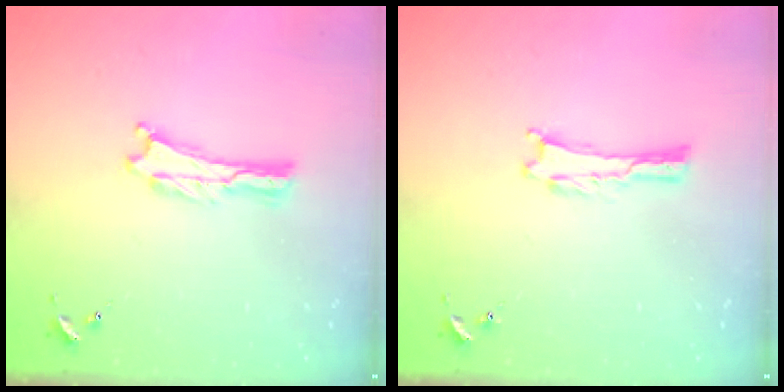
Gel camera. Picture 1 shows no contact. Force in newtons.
{"total": 0.0}